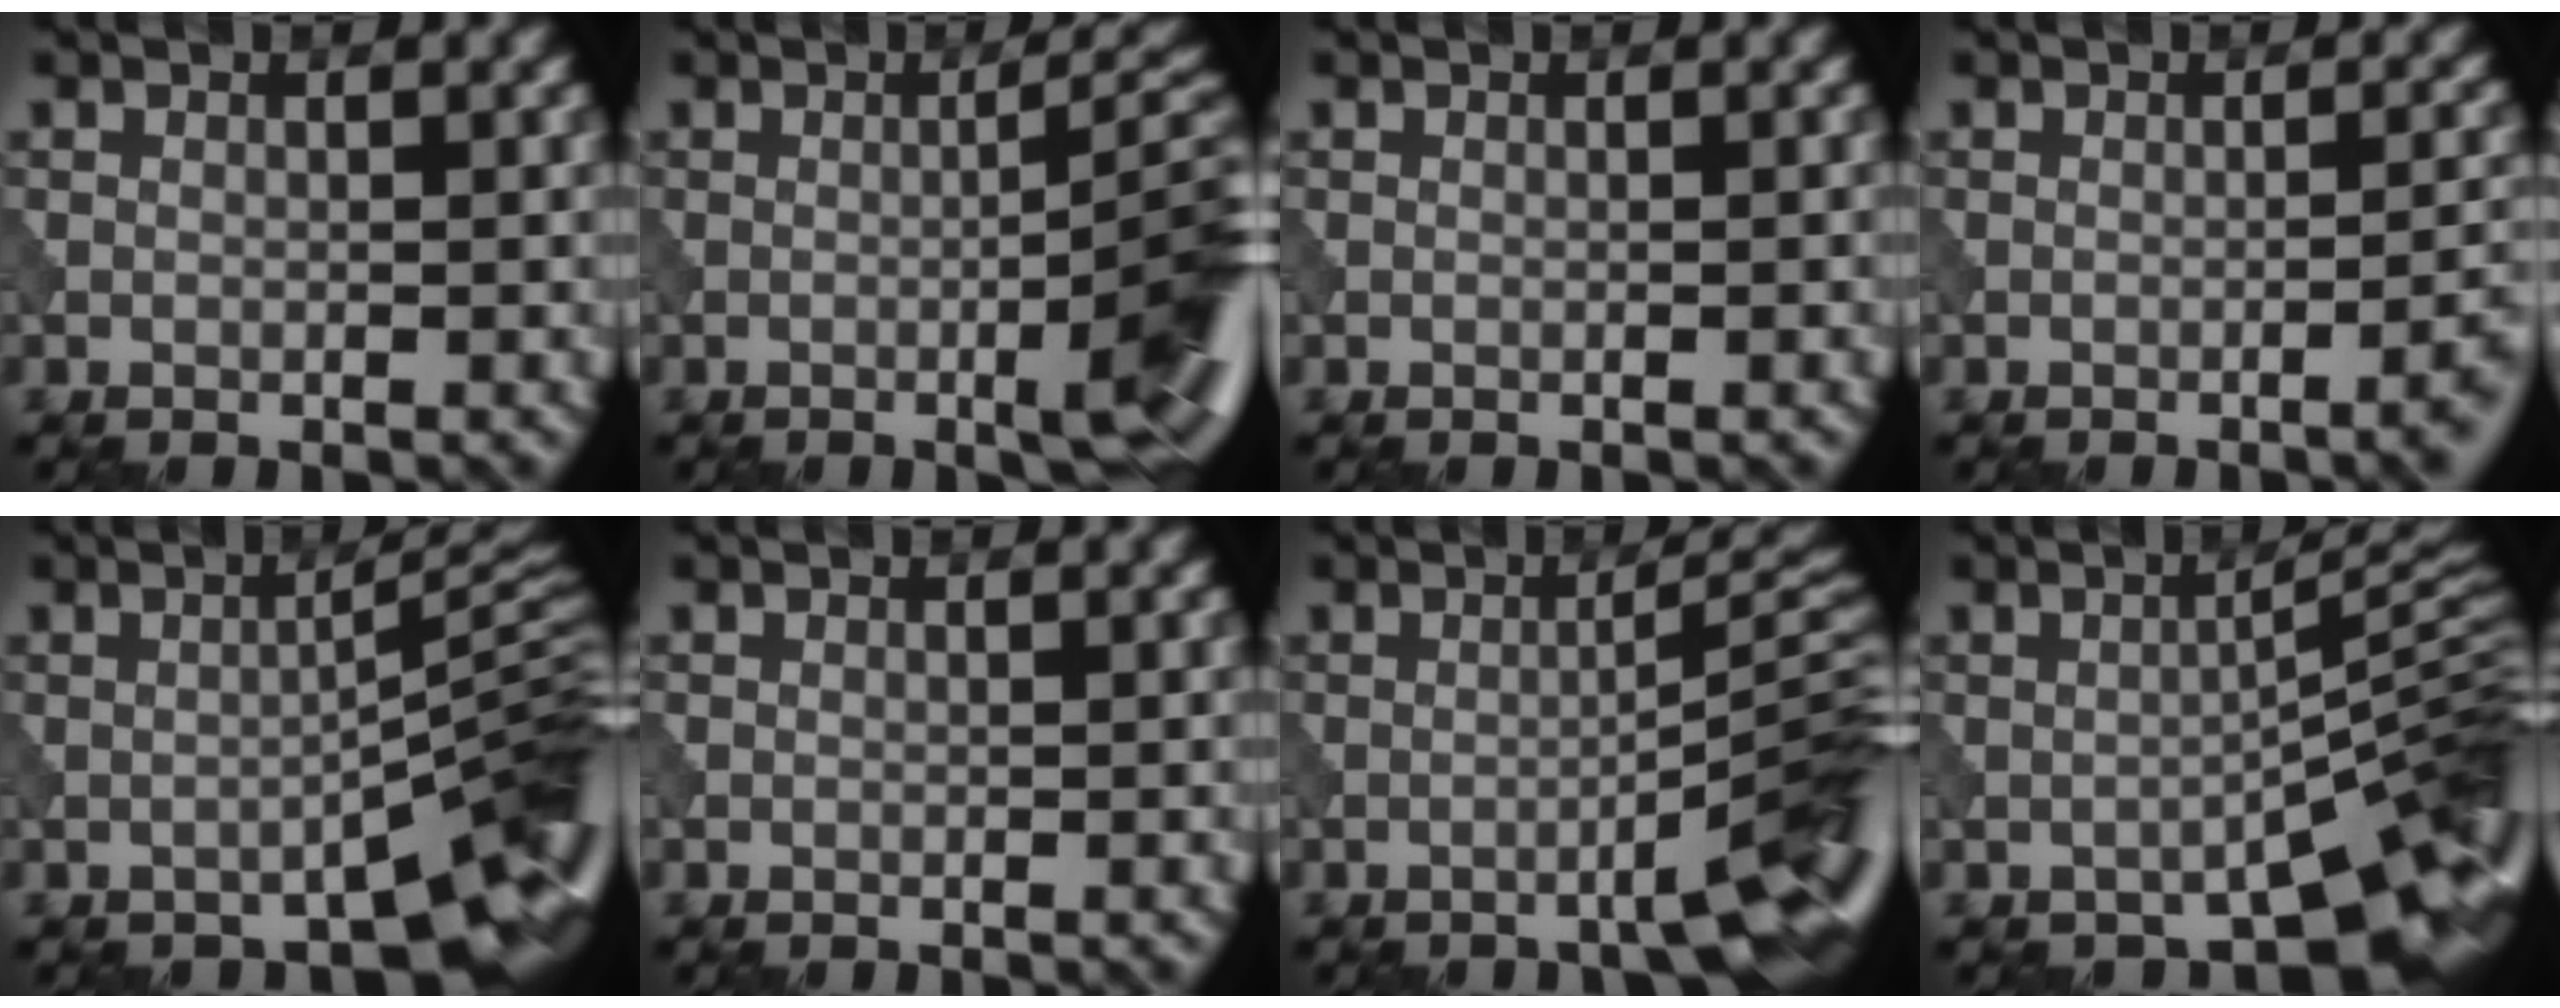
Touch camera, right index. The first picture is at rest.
{"total": 8.7, "force": [-2.0, 1.9, 8.2], "torque": [-0.100, 0.004, -0.025]}
{"total": 0.0}
{"total": 3.0, "force": [-1.4, 0.8, 2.5], "torque": [-0.023, 0.010, -0.026]}
{"total": 8.0, "force": [-4.6, 1.7, 6.3], "torque": [-0.076, 0.002, -0.070]}
{"total": 0.0}
{"total": 7.9, "force": [-3.7, 1.4, 6.8], "torque": [-0.077, 0.018, -0.052]}
{"total": 11.3, "force": [-6.6, 3.6, 8.5], "torque": [-0.103, -0.012, -0.090]}